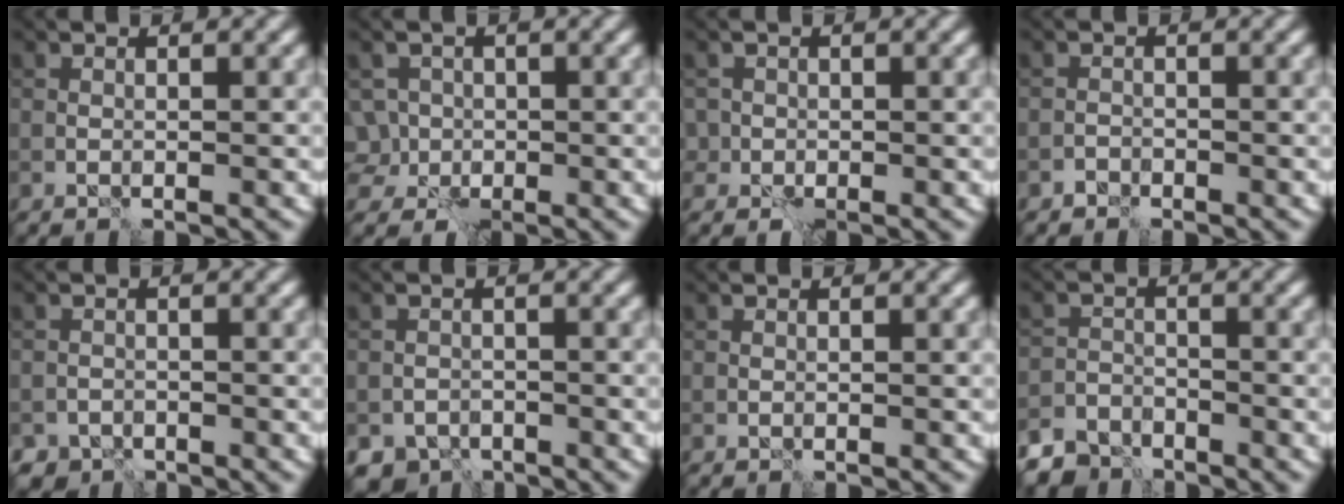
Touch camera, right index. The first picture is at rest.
{"total": 2.9, "force": [-0.6, 2.8, 0.7], "torque": [-0.005, 0.011, -0.011]}
{"total": 0.9, "force": [-0.2, 0.9, -0.1], "torque": [0.011, -0.001, -0.005]}
{"total": 0.9, "force": [-0.8, 0.4, -0.1], "torque": [0.005, 0.005, -0.015]}
{"total": 2.4, "force": [-2.0, 1.2, 0.1], "torque": [0.006, 0.005, -0.031]}
{"total": 3.4, "force": [-2.8, 1.9, 0.6], "torque": [0.002, -0.002, -0.046]}
{"total": 0.0}
{"total": 3.6, "force": [-3.3, 1.4, 0.4], "torque": [0.002, -0.004, -0.063]}